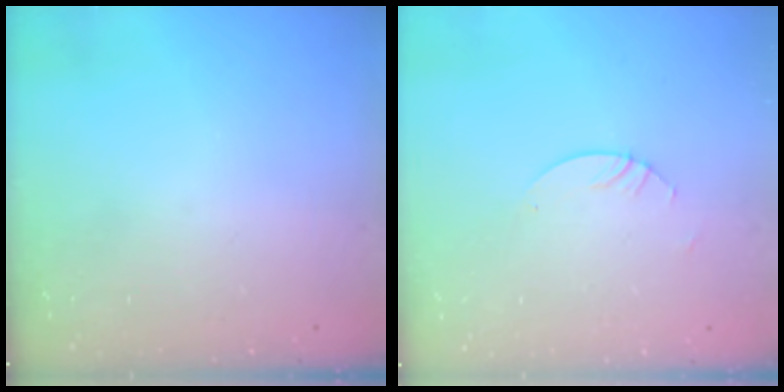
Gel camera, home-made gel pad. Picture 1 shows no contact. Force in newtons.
{"total": 2.4, "press": 2.4, "slide": 0.2}